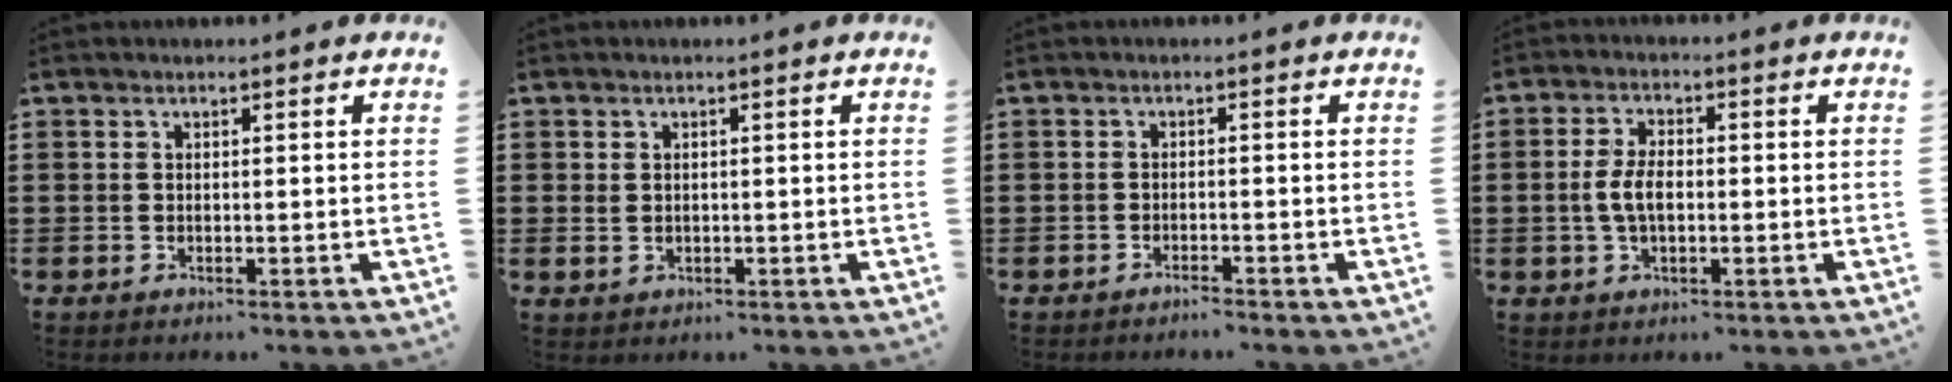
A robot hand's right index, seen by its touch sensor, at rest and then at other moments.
{"total": 1.0, "force": [0.3, 0.8, 0.5], "torque": [-0.012, 0.006, 0.004]}
{"total": 1.1, "force": [-1.1, -0.2, 0.2], "torque": [-0.006, 0.000, -0.021]}
{"total": 4.7, "force": [-0.5, 2.4, 4.0], "torque": [-0.096, -0.002, -0.015]}